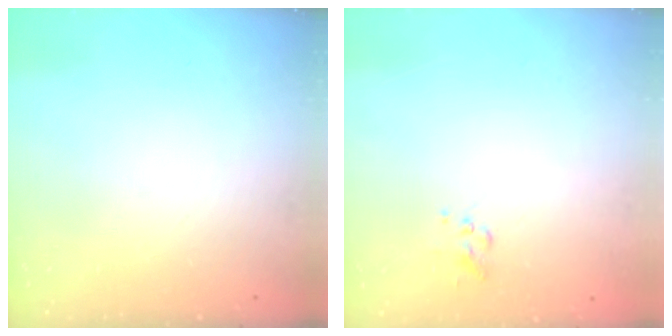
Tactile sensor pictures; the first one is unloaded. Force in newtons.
{"total": 3.0, "press": 2.9, "slide": 0.8}